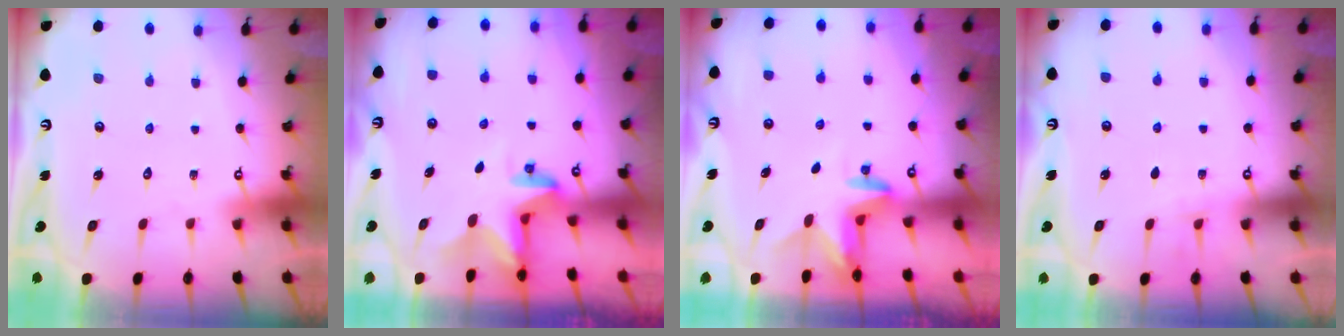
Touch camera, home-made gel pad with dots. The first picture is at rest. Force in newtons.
{"total": 2.9, "press": 2.9, "slide": 0.2}
{"total": 2.7, "press": 2.7, "slide": 0.2}
{"total": 2.7, "press": 2.6, "slide": 0.7}